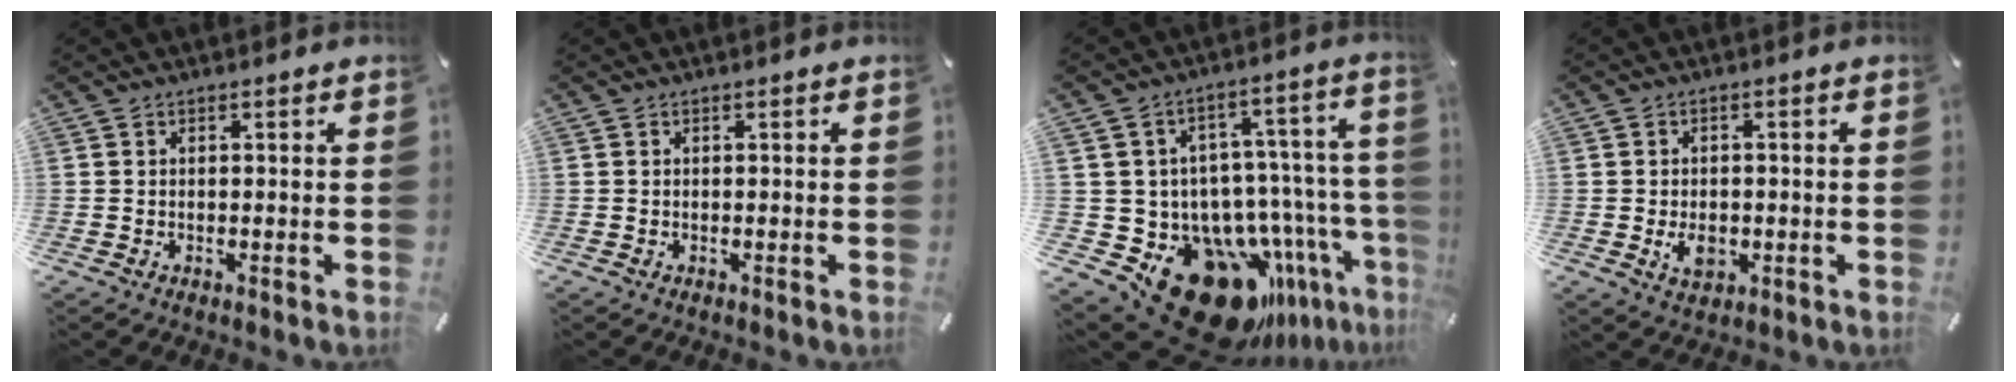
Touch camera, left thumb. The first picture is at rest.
{"total": 0.0}
{"total": 26.6, "force": [-15.4, 15.7, 14.9], "torque": [-0.172, 0.055, -0.203]}
{"total": 4.7, "force": [-1.0, 3.3, 3.2], "torque": [-0.060, -0.002, -0.020]}